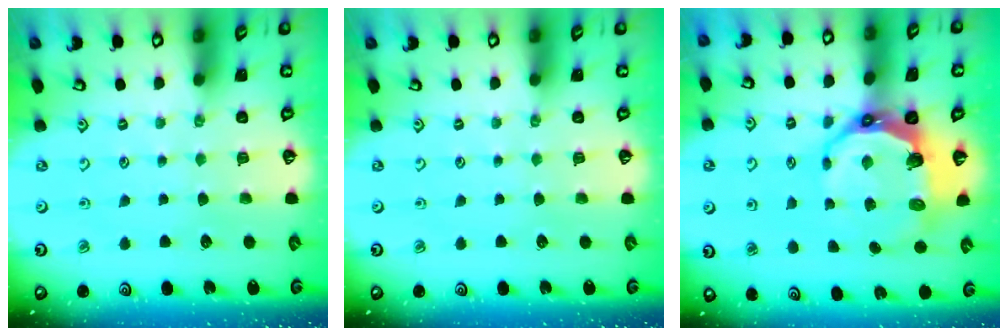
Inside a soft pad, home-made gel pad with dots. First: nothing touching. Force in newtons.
{"total": 0.0}
{"total": 11.7, "press": 10.6, "slide": 4.9}